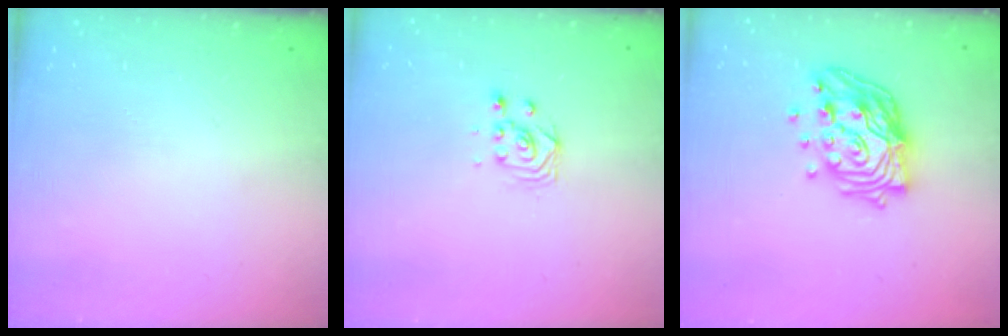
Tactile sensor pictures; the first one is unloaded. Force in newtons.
{"total": 2.9, "press": 2.9, "slide": 0.1}
{"total": 17.6, "press": 17.0, "slide": 4.2}